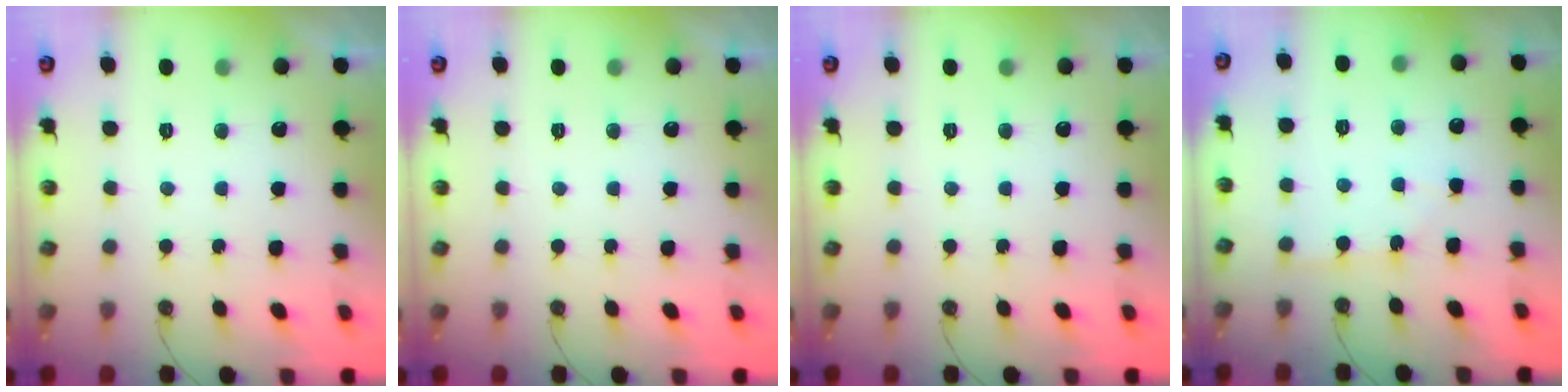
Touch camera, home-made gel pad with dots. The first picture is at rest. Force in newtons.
{"total": 0.0}
{"total": 0.0}
{"total": 2.3, "press": 2.3, "slide": 0.3}